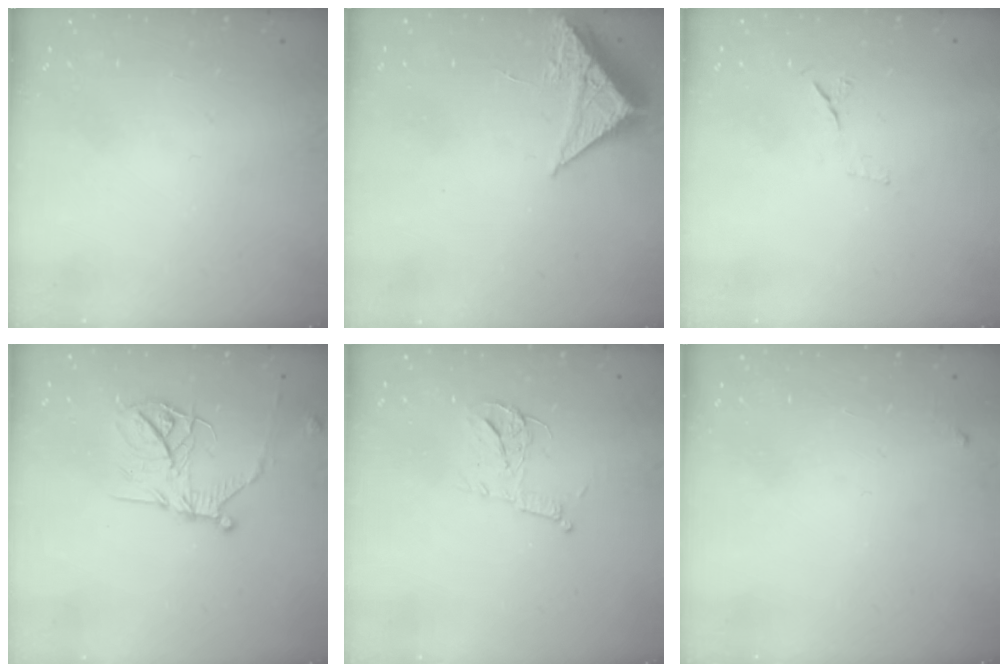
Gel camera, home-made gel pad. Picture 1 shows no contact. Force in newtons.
{"total": 7.0, "press": 7.0, "slide": 0.3}
{"total": 6.2, "press": 6.2, "slide": 0.9}
{"total": 15.9, "press": 15.9, "slide": 1.5}
{"total": 8.0, "press": 8.0, "slide": 0.3}
{"total": 3.6, "press": 3.6, "slide": 0.4}